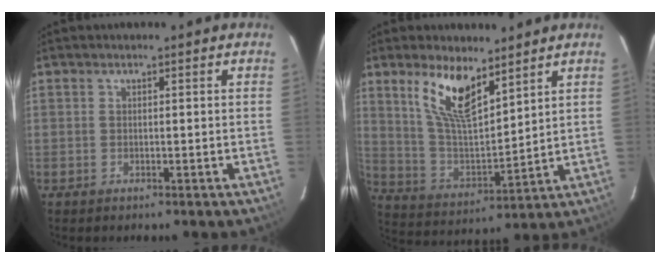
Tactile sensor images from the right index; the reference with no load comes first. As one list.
[{"total": 12.5, "force": [7.9, 4.4, 8.7], "torque": [-0.169, 0.003, 0.162]}]